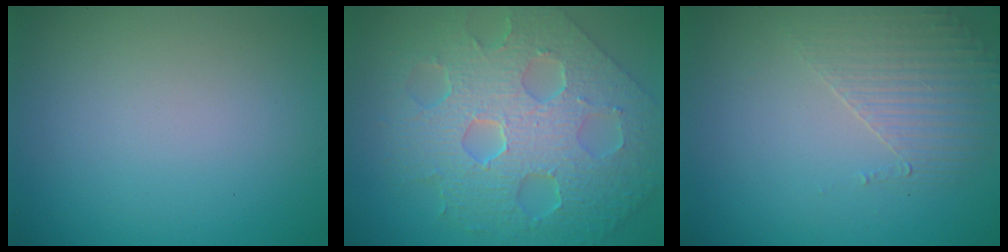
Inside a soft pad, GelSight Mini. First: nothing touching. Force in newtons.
{"total": 9.8, "press": 6.8, "slide": 7.0}
{"total": 1.8, "press": 1.2, "slide": 1.3}